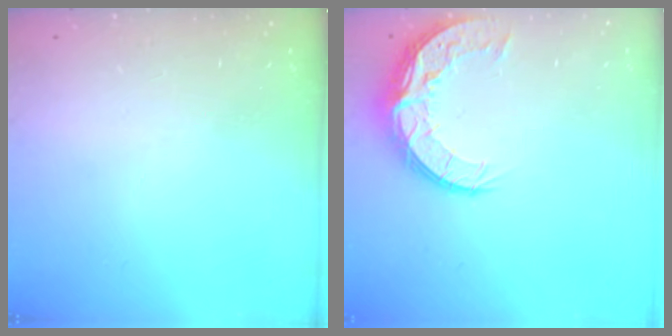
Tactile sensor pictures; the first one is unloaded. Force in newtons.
{"total": 12.0, "press": 11.9, "slide": 0.8}